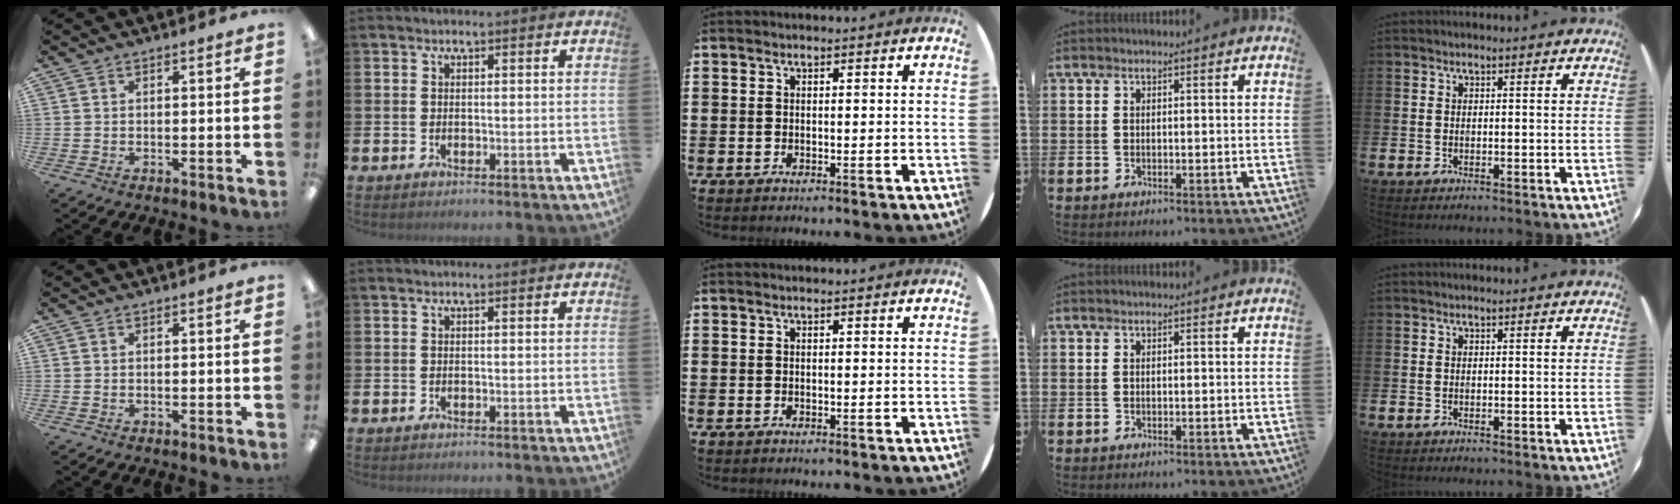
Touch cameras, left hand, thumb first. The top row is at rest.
{}